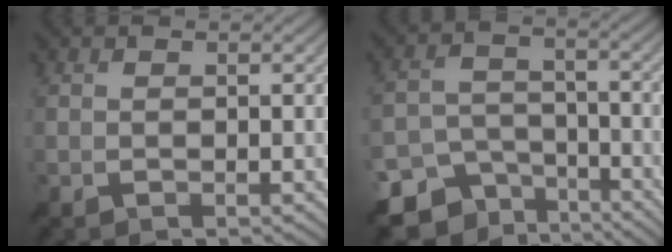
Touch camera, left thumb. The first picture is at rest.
{"total": 10.7, "force": [-7.4, 7.1, 3.0], "torque": [-0.075, -0.019, -0.114]}